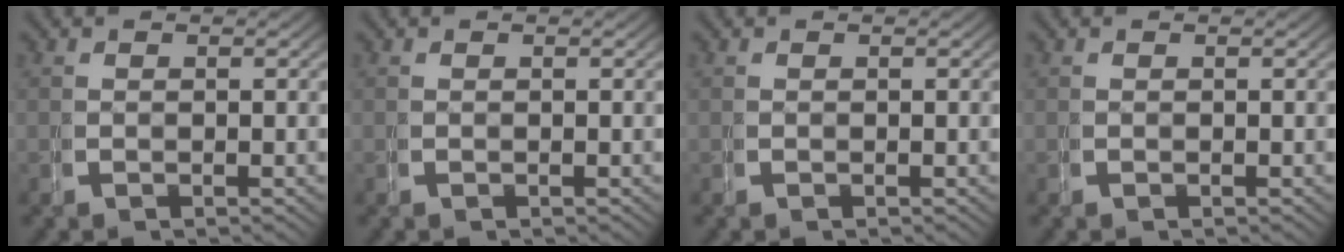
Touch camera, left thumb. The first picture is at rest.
{"total": 0.0}
{"total": 0.0}
{"total": 0.0}